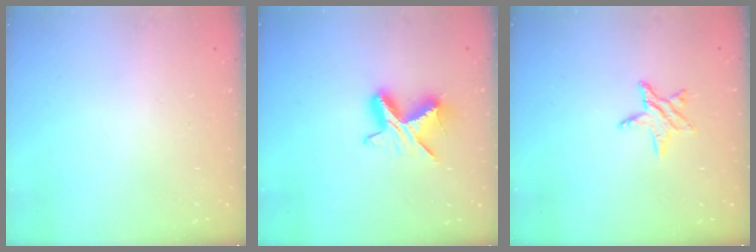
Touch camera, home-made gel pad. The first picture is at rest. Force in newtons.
{"total": 8.5, "press": 8.5, "slide": 0.4}
{"total": 5.4, "press": 5.3, "slide": 0.6}